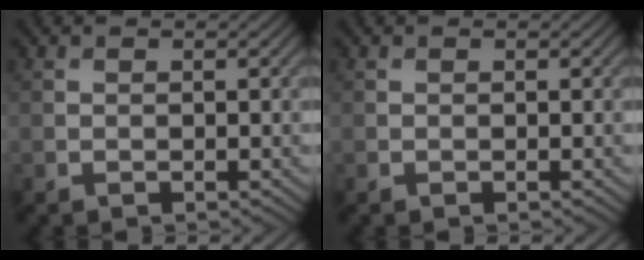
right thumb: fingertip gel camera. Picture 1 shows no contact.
{"total": 0.0}